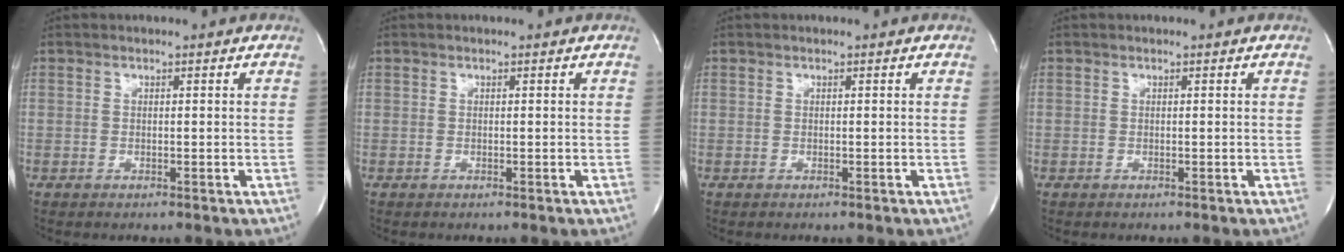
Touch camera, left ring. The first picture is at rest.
{"total": 0.0}
{"total": 0.0}
{"total": 0.0}